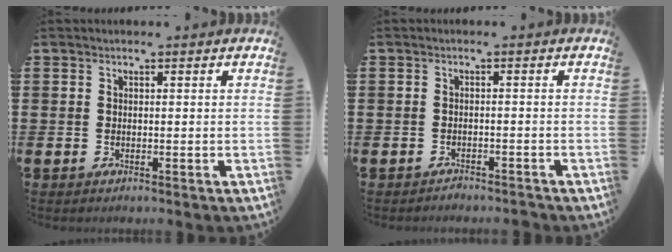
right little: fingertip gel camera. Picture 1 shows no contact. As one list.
[{"total": 1.2, "force": [-1.2, 0.0, 0.0], "torque": [0.004, -0.003, -0.026]}]